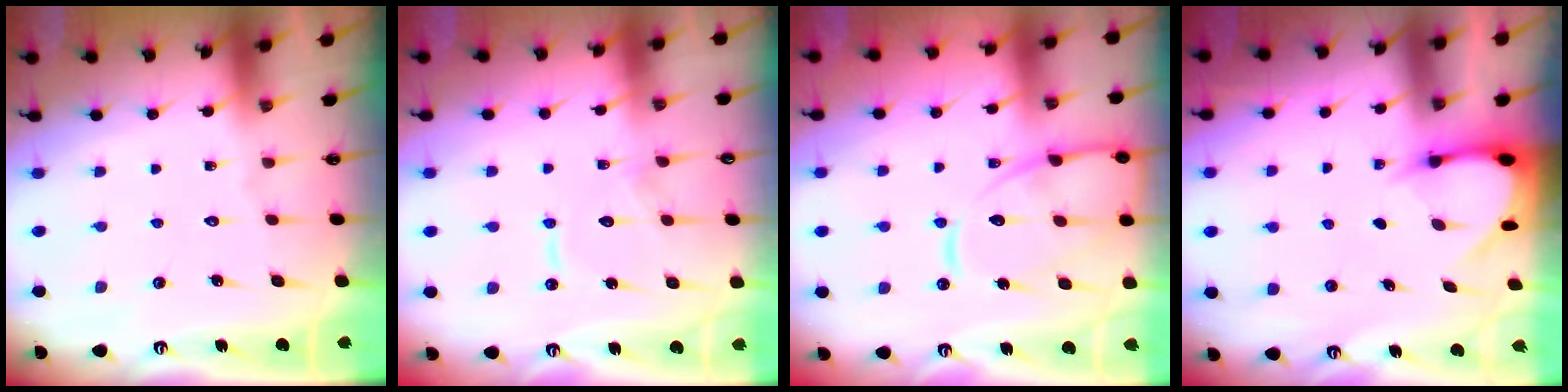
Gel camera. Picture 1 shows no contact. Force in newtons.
{"total": 8.8, "press": 8.8, "slide": 0.6}
{"total": 14.3, "press": 14.2, "slide": 1.5}
{"total": 3.7, "press": 3.7, "slide": 0.2}